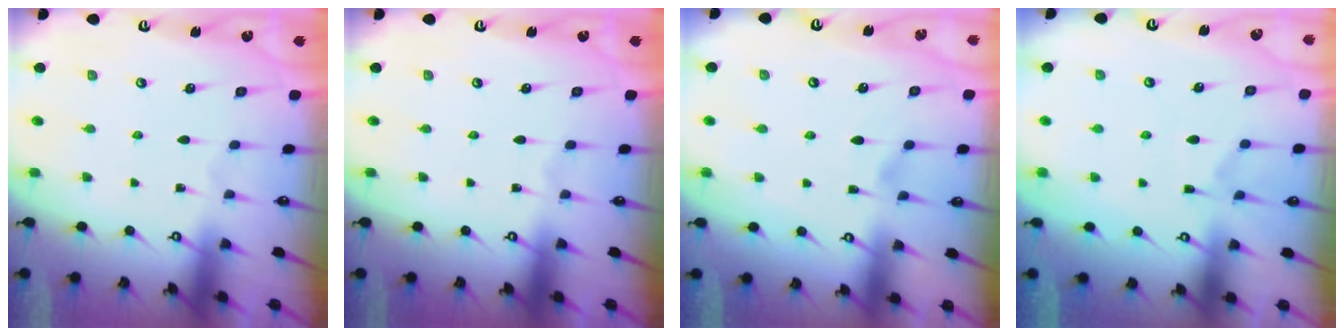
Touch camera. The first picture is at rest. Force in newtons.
{"total": 0.0}
{"total": 1.3, "press": 0.9, "slide": 0.8}
{"total": 1.0, "press": 0.2, "slide": 1.0}